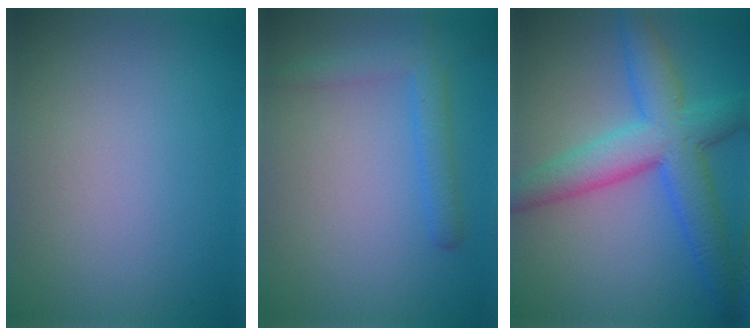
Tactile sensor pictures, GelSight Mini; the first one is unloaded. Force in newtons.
{"total": 2.6, "press": 2.6, "slide": 0.1}
{"total": 7.4, "press": 7.4, "slide": 0.3}